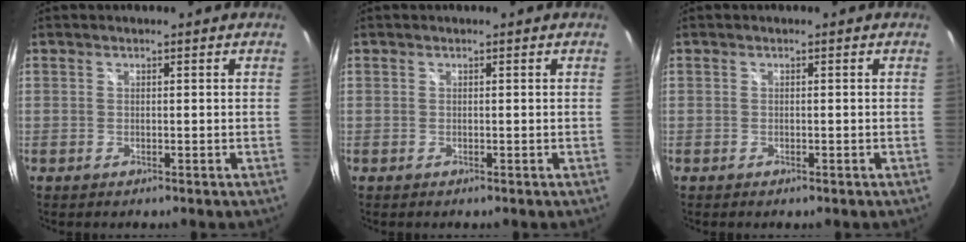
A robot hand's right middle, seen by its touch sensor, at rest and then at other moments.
{"total": 0.0}
{"total": 0.5, "force": [-0.4, 0.2, 0.3], "torque": [-0.006, 0.000, -0.006]}